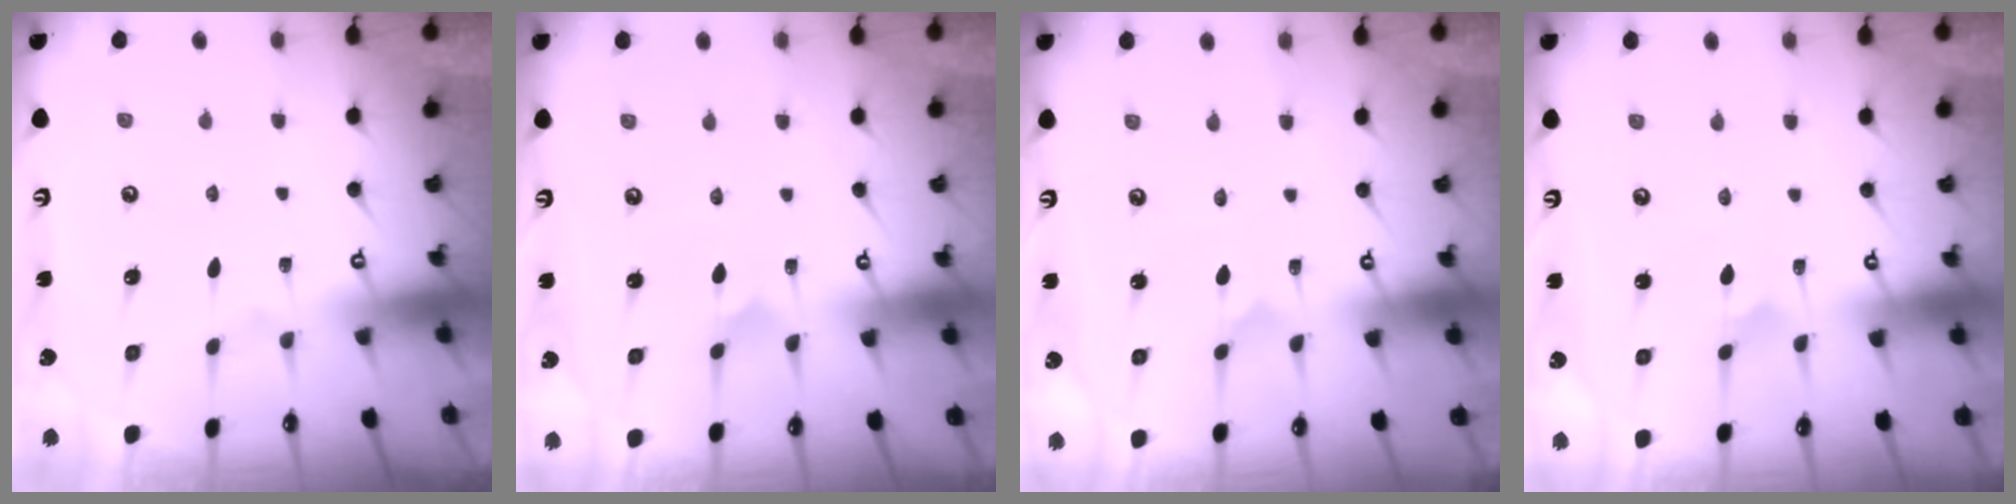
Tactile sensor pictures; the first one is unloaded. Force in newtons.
{"total": 1.3, "press": 1.3, "slide": 0.1}
{"total": 0.0}
{"total": 2.4, "press": 2.4, "slide": 0.2}